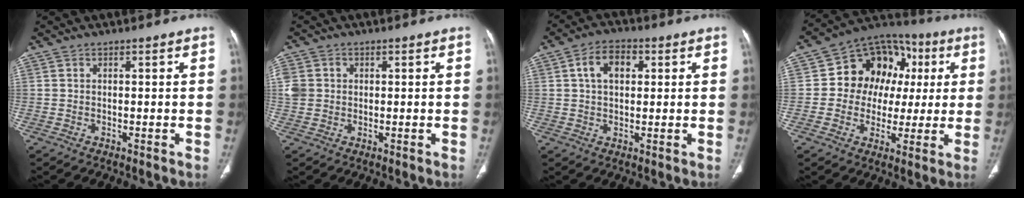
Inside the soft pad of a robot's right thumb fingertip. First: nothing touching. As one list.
[{"total": 4.8, "force": [0.6, 4.3, 2.0], "torque": [-0.036, 0.010, 0.019]}, {"total": 6.8, "force": [1.8, 4.5, 4.8], "torque": [-0.073, 0.009, 0.027]}, {"total": 16.7, "force": [2.8, 13.5, 9.5], "torque": [-0.080, 0.033, 0.040]}]